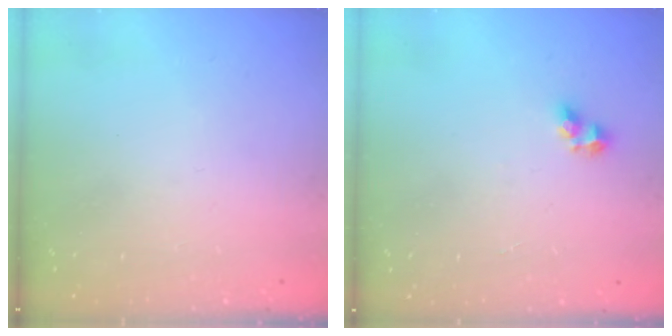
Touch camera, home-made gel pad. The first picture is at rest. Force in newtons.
{"total": 3.7, "press": 3.7, "slide": 0.3}